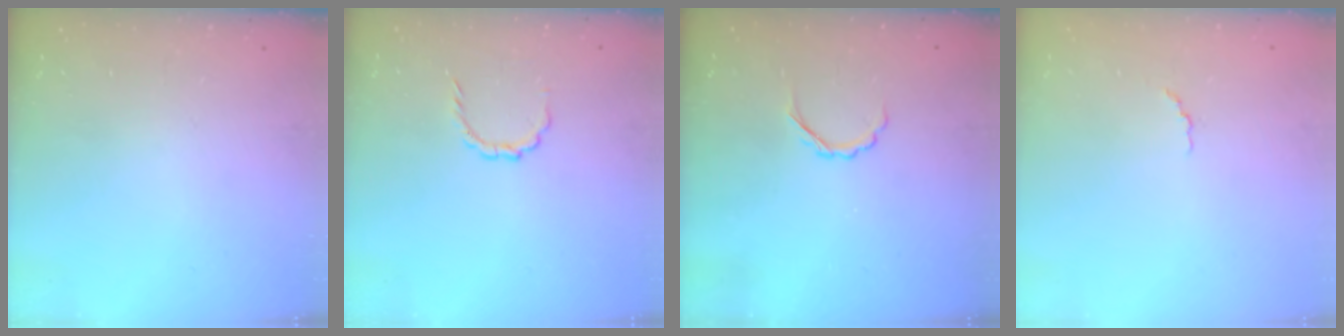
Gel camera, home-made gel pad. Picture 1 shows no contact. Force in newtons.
{"total": 3.6, "press": 3.6, "slide": 0.3}
{"total": 2.9, "press": 2.8, "slide": 0.9}
{"total": 1.4, "press": 1.2, "slide": 0.6}